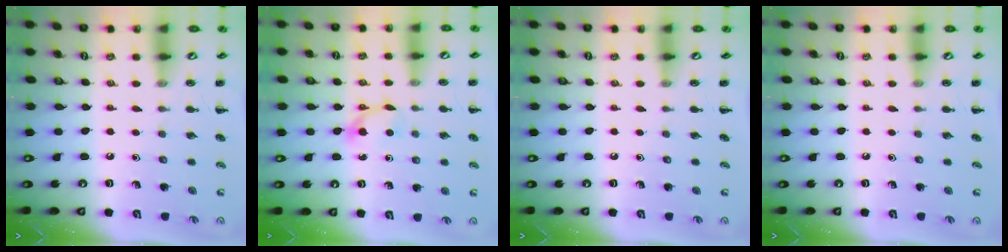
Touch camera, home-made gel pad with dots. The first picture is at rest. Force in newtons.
{"total": 3.9, "press": 3.7, "slide": 1.3}
{"total": 0.0}
{"total": 0.0}